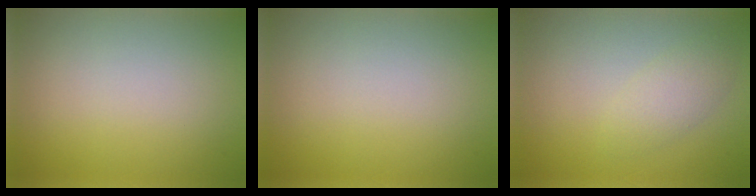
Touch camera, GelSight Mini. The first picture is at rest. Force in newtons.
{"total": 0.0}
{"total": 2.2, "press": 2.2, "slide": 0.1}